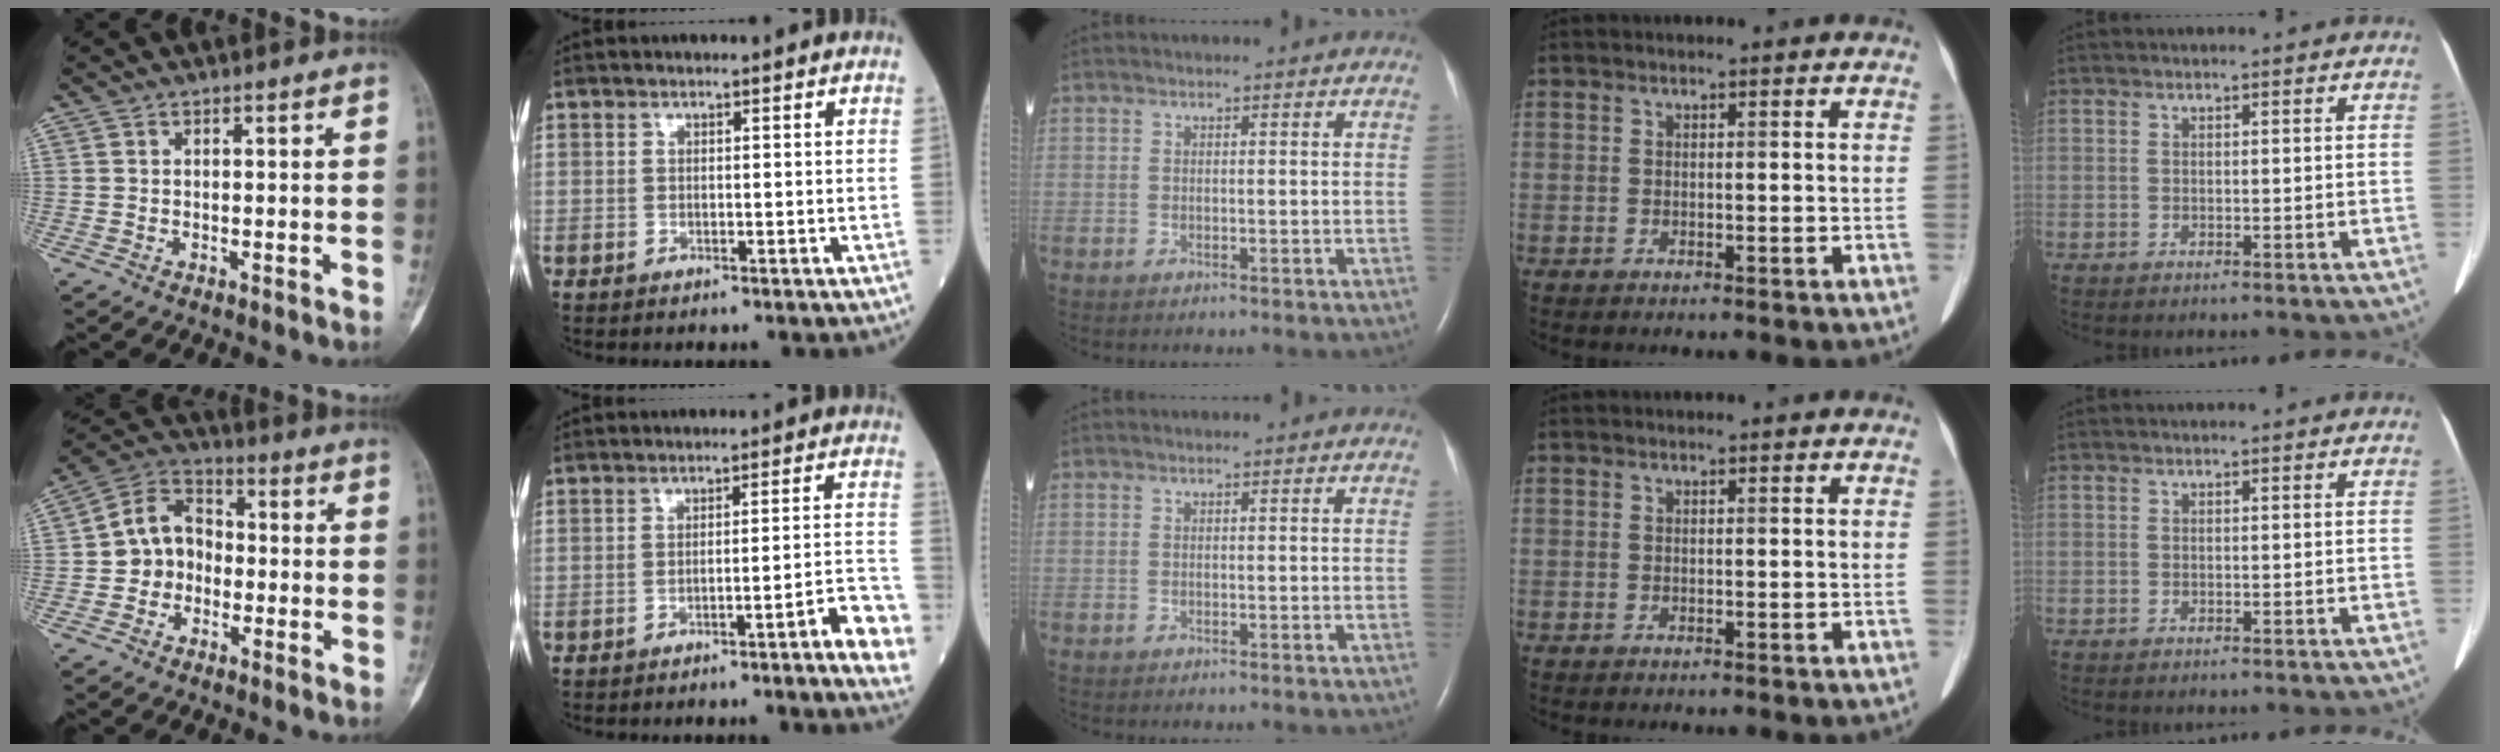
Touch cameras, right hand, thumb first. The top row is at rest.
{"thumb": {"total": 9.4, "force": [-1.6, 7.9, 5.0], "torque": [-0.065, 0.040, -0.044]}, "index": {"total": 7.3, "force": [-3.7, -0.1, 6.3], "torque": [-0.061, 0.012, -0.048]}}